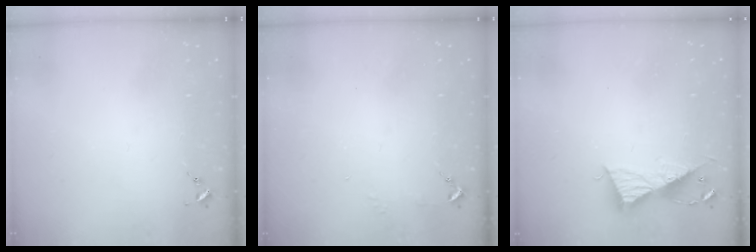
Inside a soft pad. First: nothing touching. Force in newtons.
{"total": 2.9, "press": 2.8, "slide": 0.3}
{"total": 9.3, "press": 9.3, "slide": 0.7}